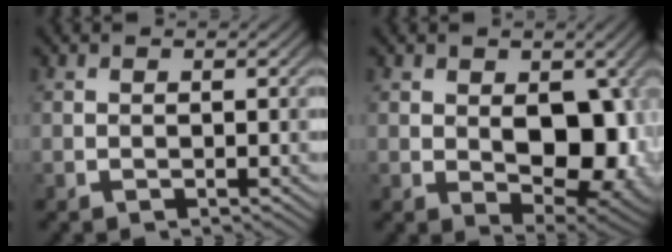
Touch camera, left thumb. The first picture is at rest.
{"total": 11.6, "force": [-0.2, 7.2, 9.1], "torque": [-0.136, -0.014, 0.004]}